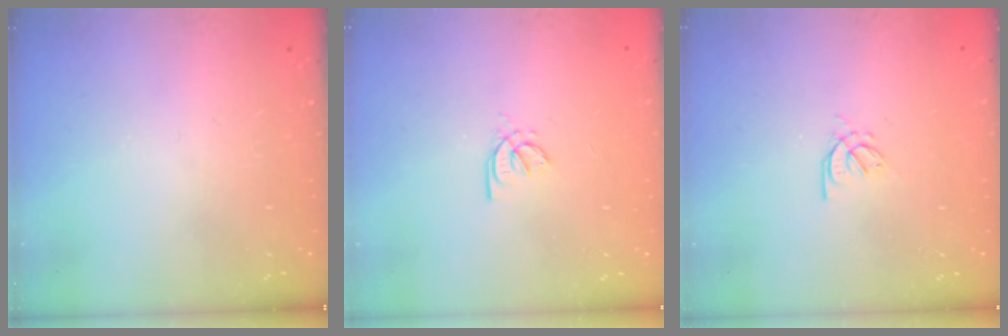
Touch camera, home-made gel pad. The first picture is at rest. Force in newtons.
{"total": 2.1, "press": 2.1, "slide": 0.6}
{"total": 2.6, "press": 2.5, "slide": 0.7}